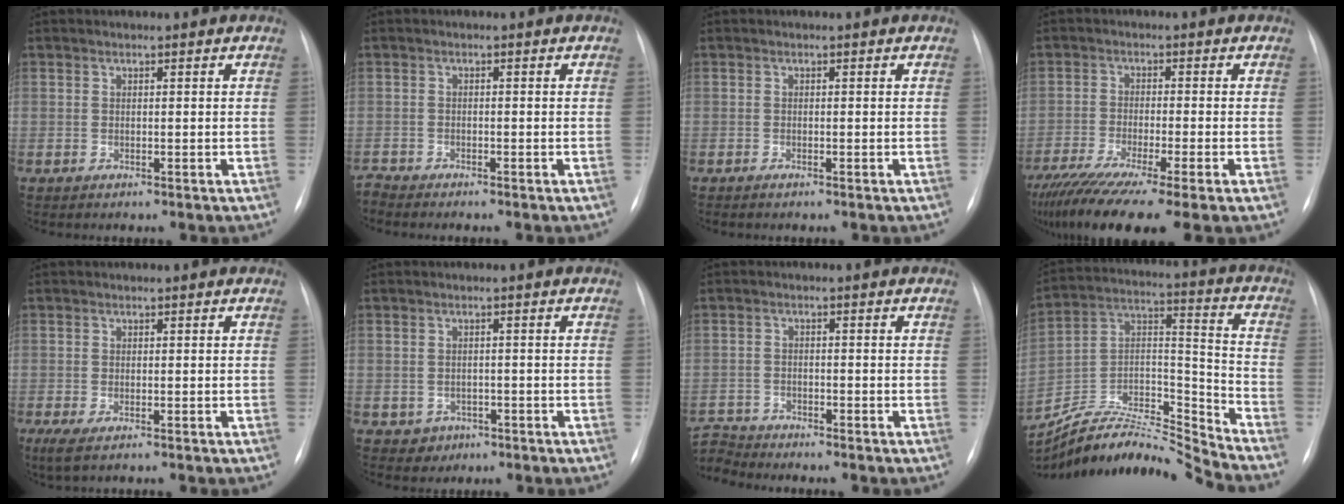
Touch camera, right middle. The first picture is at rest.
{"total": 1.8, "force": [-1.8, -0.3, -0.1], "torque": [0.003, -0.009, -0.033]}
{"total": 0.7, "force": [-0.5, 0.1, 0.4], "torque": [-0.010, -0.001, -0.009]}
{"total": 15.8, "force": [-11.6, 0.9, 10.7], "torque": [-0.183, -0.046, -0.191]}
{"total": 3.1, "force": [-2.1, 0.6, 2.2], "torque": [-0.042, -0.012, -0.033]}
{"total": 2.4, "force": [-1.2, 2.1, 0.2], "torque": [-0.001, 0.009, -0.010]}
{"total": 5.4, "force": [-5.4, 0.1, -0.6], "torque": [0.007, -0.006, -0.105]}
{"total": 18.7, "force": [-18.4, -0.6, 3.4], "torque": [-0.062, 0.050, -0.322]}